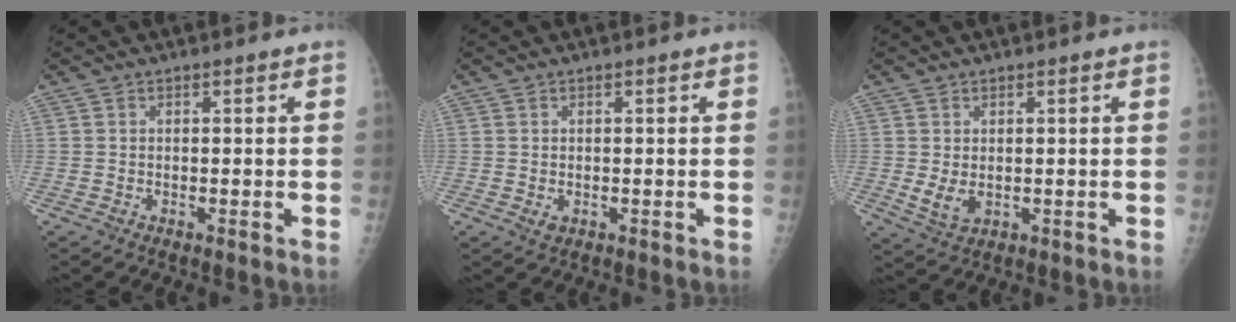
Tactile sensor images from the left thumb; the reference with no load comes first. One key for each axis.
{"total": 1.6, "fx": 0.1, "fy": 1.0, "fz": 1.3, "tx": -0.018, "ty": -0.003, "tz": 0.006}
{"total": 4.2, "fx": 0.4, "fy": 2.5, "fz": 3.3, "tx": -0.054, "ty": -0.010, "tz": 0.017}